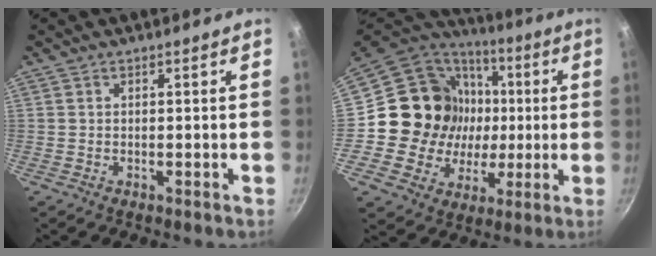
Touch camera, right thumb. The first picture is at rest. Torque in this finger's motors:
{"motor_torque": [1.36, 3.16, 0.61, -0.77, 0.08]}